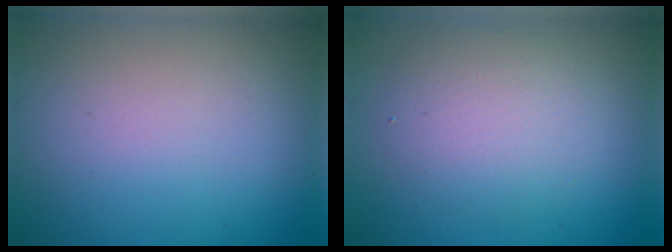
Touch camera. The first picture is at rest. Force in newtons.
{"total": 3.6, "press": 3.6, "slide": 0.2}